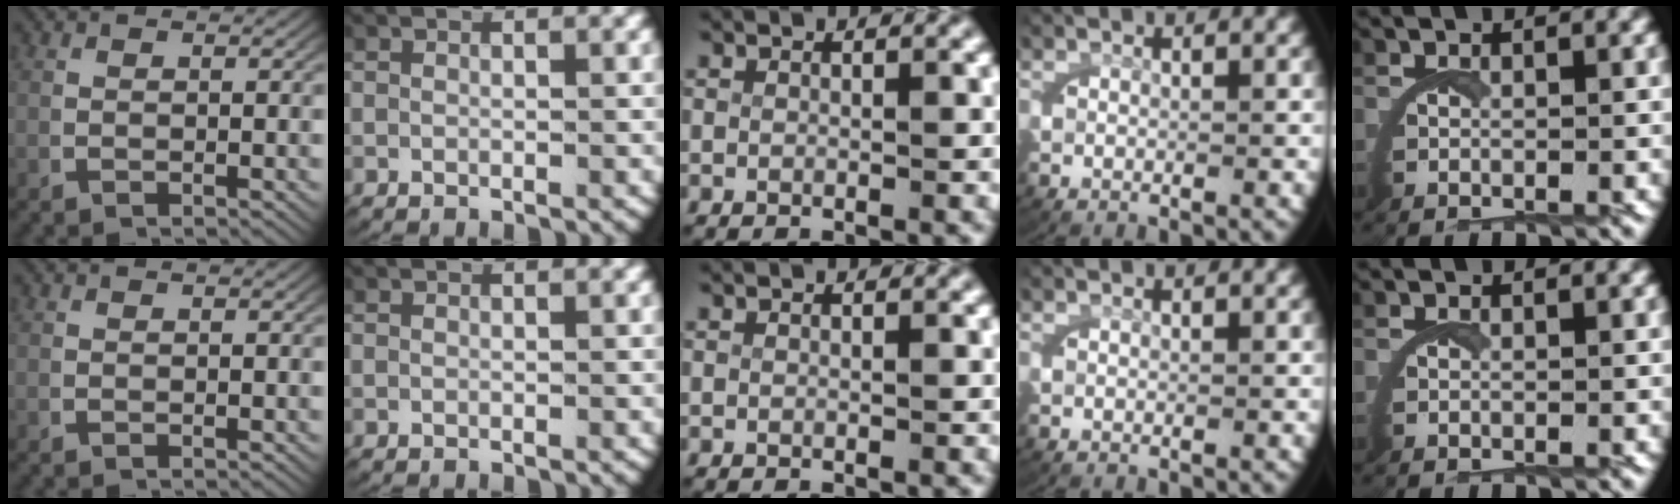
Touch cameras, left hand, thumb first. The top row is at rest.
{}